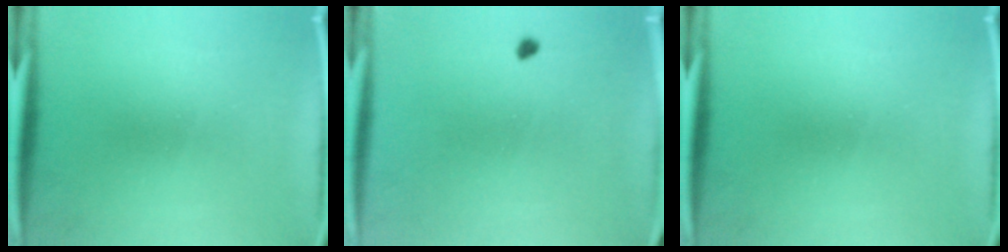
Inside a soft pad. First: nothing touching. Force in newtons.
{"total": 0.7}
{"total": 0.0}